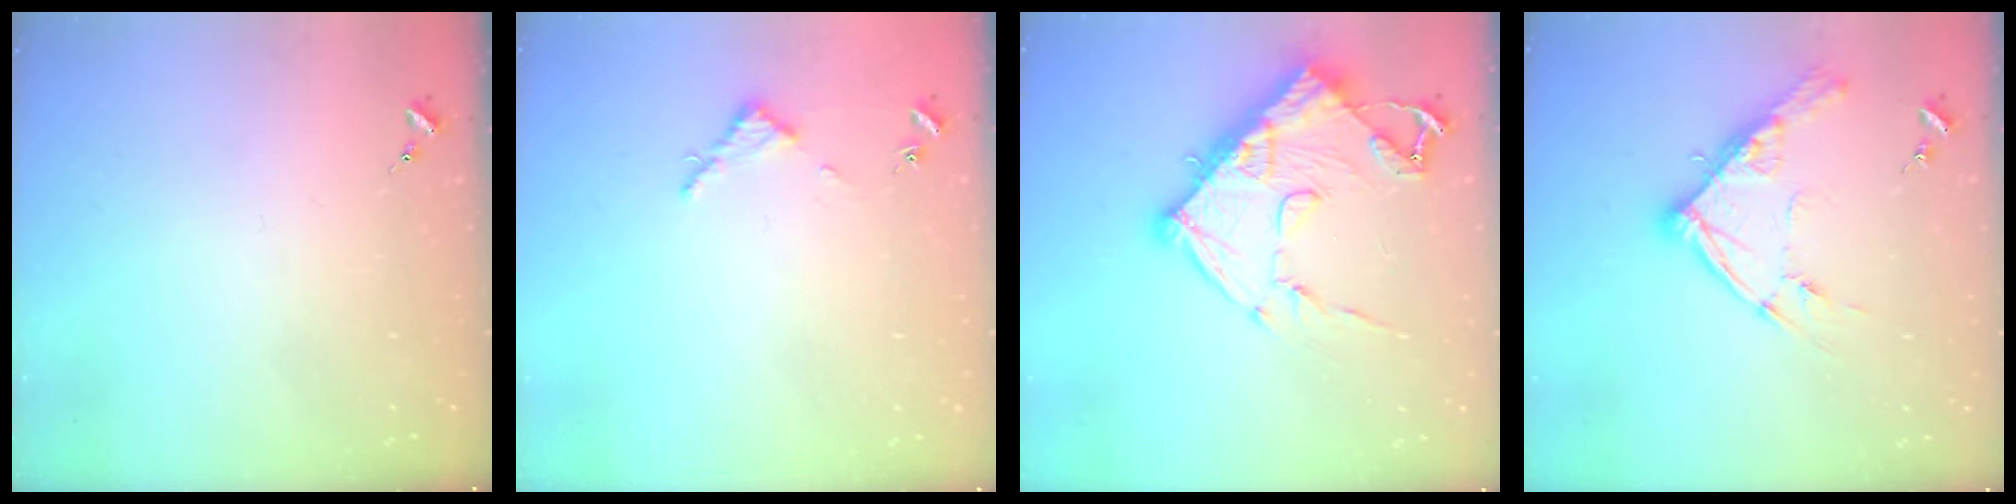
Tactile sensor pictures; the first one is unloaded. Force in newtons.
{"total": 2.8, "press": 2.8, "slide": 0.3}
{"total": 16.4, "press": 16.4, "slide": 1.4}
{"total": 13.3, "press": 13.2, "slide": 1.2}